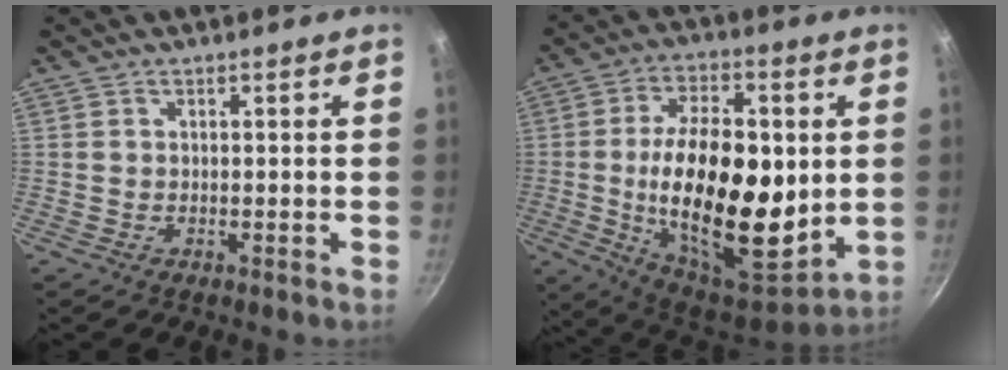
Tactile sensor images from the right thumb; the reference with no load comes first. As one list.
[{"total": 26.2, "force": [-0.1, 13.0, 22.7], "torque": [-0.365, -0.018, 0.004]}]